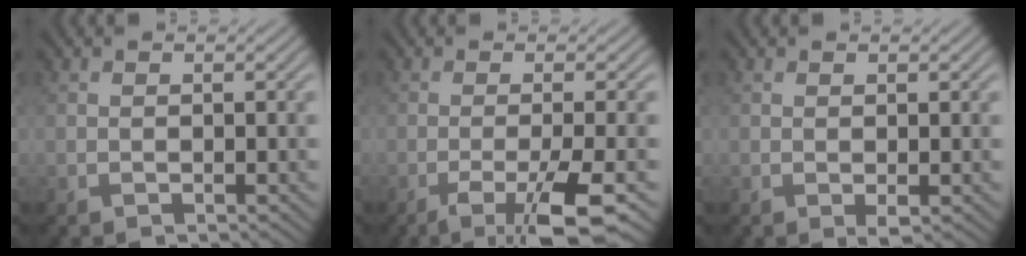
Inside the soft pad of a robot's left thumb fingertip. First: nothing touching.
{"total": 7.5, "force": [-3.7, 1.2, 6.4], "torque": [-0.095, 0.006, -0.064]}
{"total": 0.7, "force": [0.0, 0.3, 0.7], "torque": [-0.011, -0.004, -0.001]}